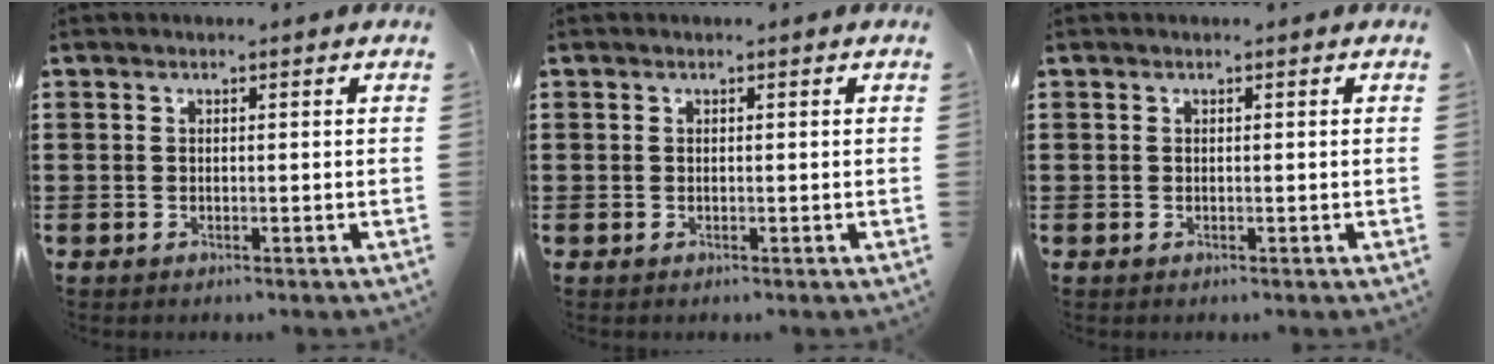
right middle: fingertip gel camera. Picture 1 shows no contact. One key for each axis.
{"total": 0.0}
{"total": 0.0}